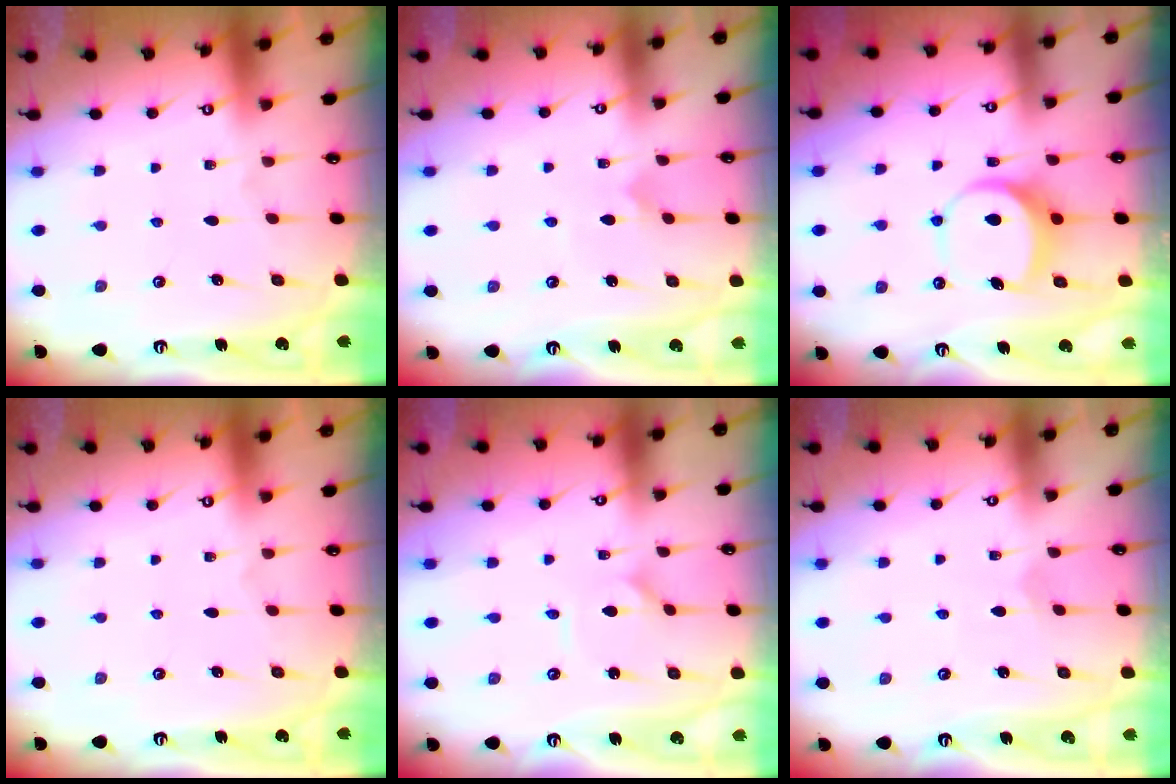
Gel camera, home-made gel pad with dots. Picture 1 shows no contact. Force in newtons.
{"total": 2.9, "press": 2.9, "slide": 0.2}
{"total": 7.8, "press": 7.8, "slide": 0.6}
{"total": 0.0}
{"total": 1.1, "press": 1.1, "slide": 0.0}
{"total": 0.9, "press": 0.9, "slide": 0.0}